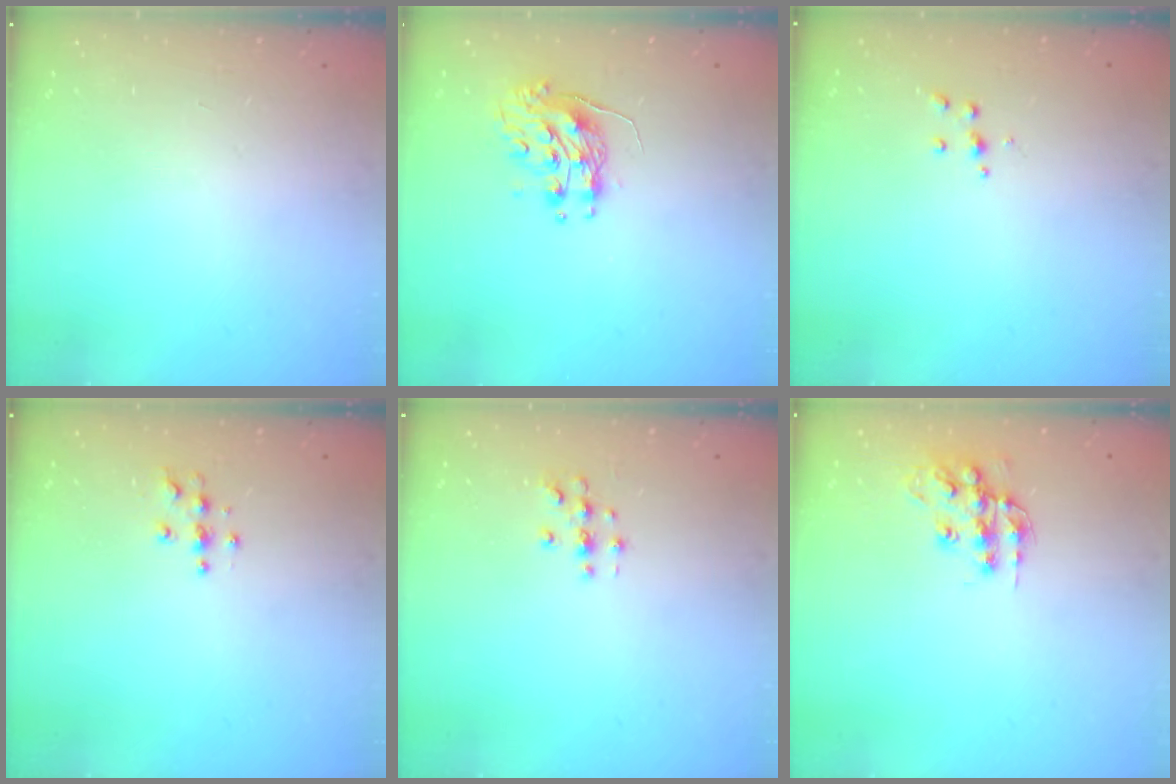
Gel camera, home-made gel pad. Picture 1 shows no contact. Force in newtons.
{"total": 9.3, "press": 9.3, "slide": 0.8}
{"total": 3.5, "press": 3.5, "slide": 0.3}
{"total": 4.0, "press": 4.0, "slide": 0.3}
{"total": 3.4, "press": 3.4, "slide": 0.4}
{"total": 12.5, "press": 12.5, "slide": 0.9}